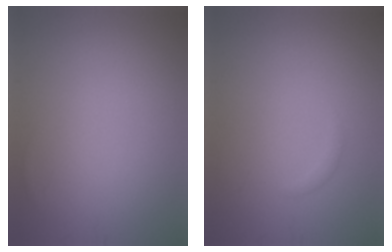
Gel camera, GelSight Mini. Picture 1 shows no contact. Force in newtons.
{"total": 0.6, "press": 0.5, "slide": 0.1}